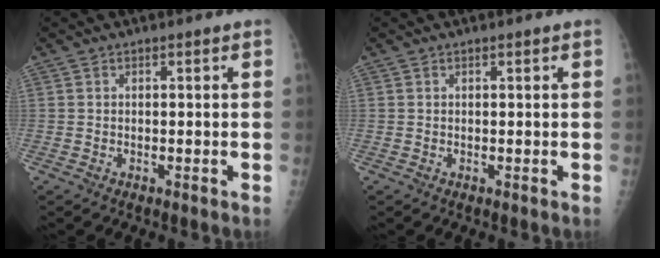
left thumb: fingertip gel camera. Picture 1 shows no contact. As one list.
[{"total": 0.0}]